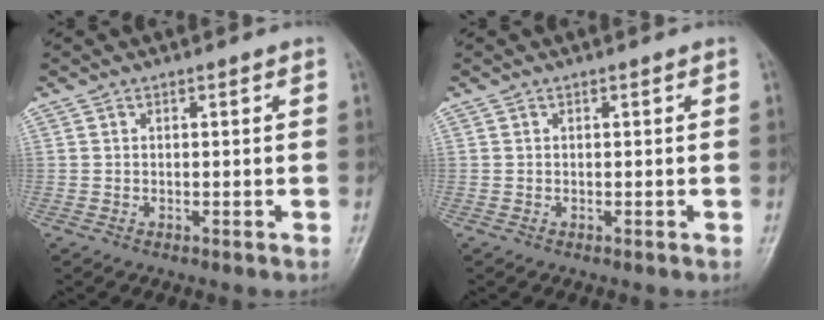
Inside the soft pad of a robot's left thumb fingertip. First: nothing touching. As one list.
[{"total": 0.0}]